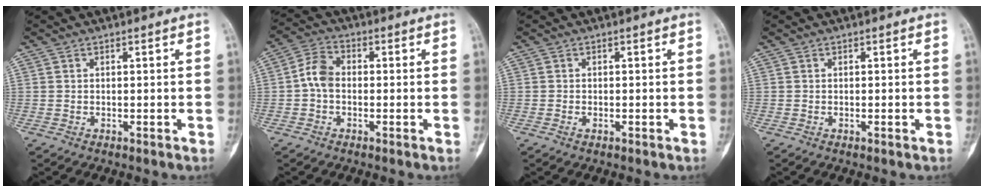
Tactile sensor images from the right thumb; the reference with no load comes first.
{"total": 5.4, "force": [-0.6, 3.8, 3.8], "torque": [-0.066, 0.017, -0.023]}
{"total": 0.8, "force": [-0.4, 0.4, 0.5], "torque": [-0.013, 0.005, -0.006]}
{"total": 0.5, "force": [-0.2, 0.1, 0.5], "torque": [-0.008, 0.001, -0.002]}